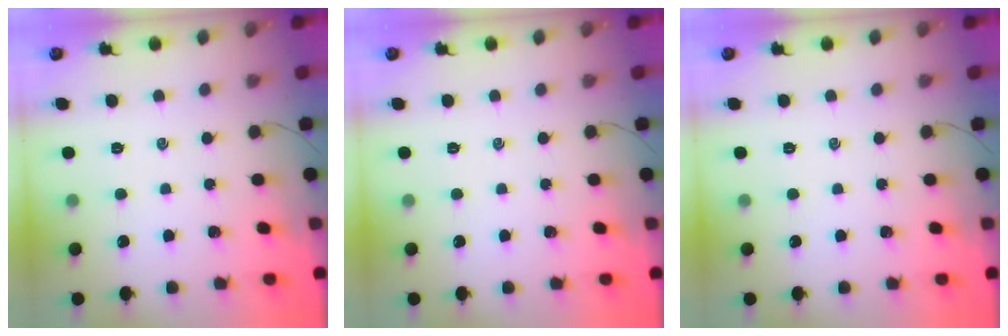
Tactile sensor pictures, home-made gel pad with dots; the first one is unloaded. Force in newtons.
{"total": 0.0}
{"total": 0.0}